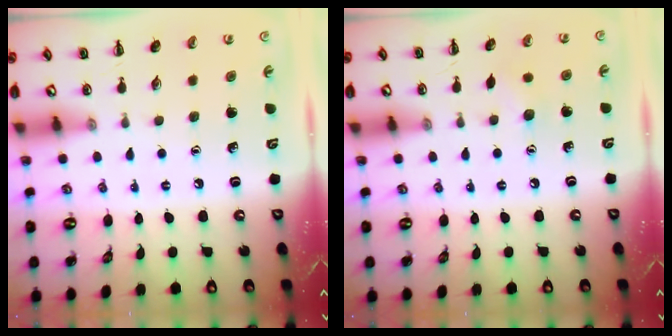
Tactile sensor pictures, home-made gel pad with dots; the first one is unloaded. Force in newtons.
{"total": 4.7, "press": 4.5, "slide": 1.3}